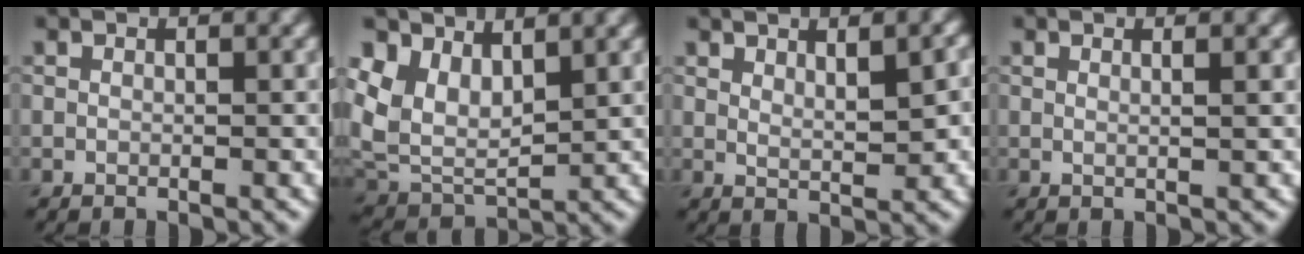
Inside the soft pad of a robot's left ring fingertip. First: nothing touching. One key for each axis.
{"total": 6.4, "fx": 3.0, "fy": 4.1, "fz": 4.0, "tx": -0.085, "ty": -0.011, "tz": 0.060}
{"total": 3.6, "fx": 1.6, "fy": 0.9, "fz": 3.1, "tx": -0.048, "ty": 0.000, "tz": 0.029}
{"total": 2.0, "fx": 0.8, "fy": 0.8, "fz": 1.7, "tx": -0.013, "ty": 0.003, "tz": -0.009}